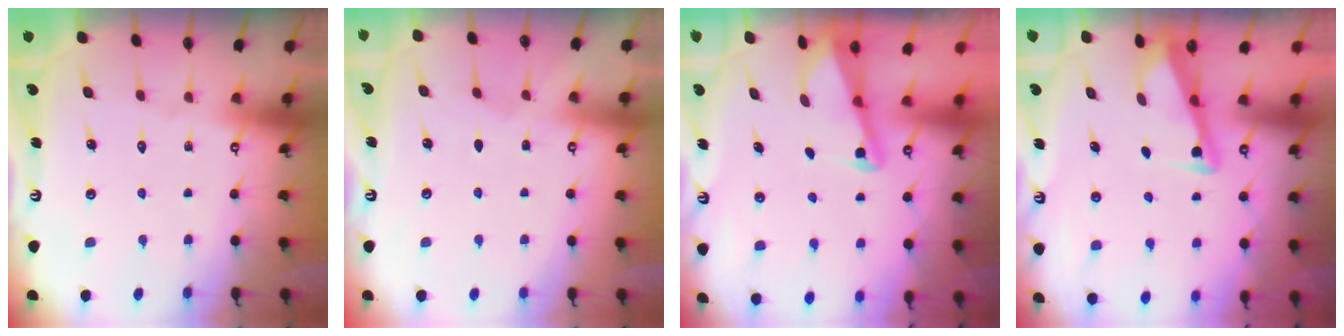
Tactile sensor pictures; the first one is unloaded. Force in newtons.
{"total": 2.8, "press": 2.8, "slide": 0.3}
{"total": 2.0, "press": 2.0, "slide": 0.4}
{"total": 3.3, "press": 3.3, "slide": 0.4}